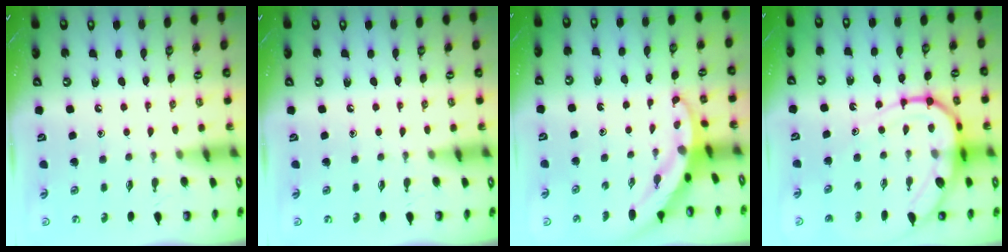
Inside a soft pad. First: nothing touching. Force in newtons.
{"total": 0.0}
{"total": 3.1, "press": 3.1, "slide": 0.3}
{"total": 13.8, "press": 13.8, "slide": 1.2}